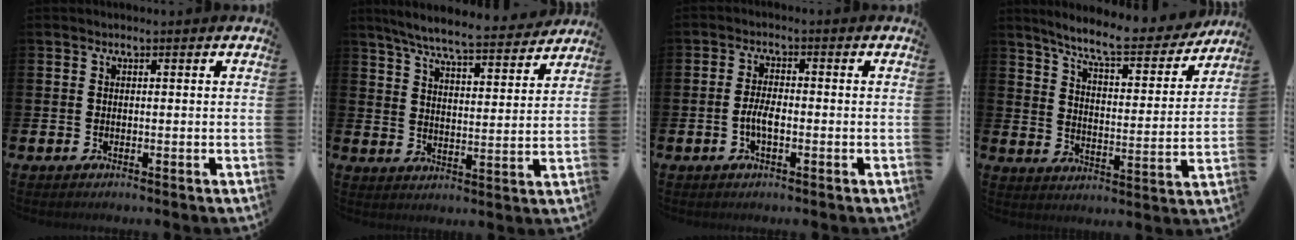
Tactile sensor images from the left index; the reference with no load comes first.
{"total": 7.3, "force": [6.9, 0.4, 2.5], "torque": [-0.064, -0.050, 0.116]}
{"total": 3.0, "force": [-0.8, 1.2, 2.6], "torque": [-0.051, 0.000, -0.020]}
{"total": 8.5, "force": [7.6, 1.2, 3.5], "torque": [-0.090, -0.049, 0.128]}